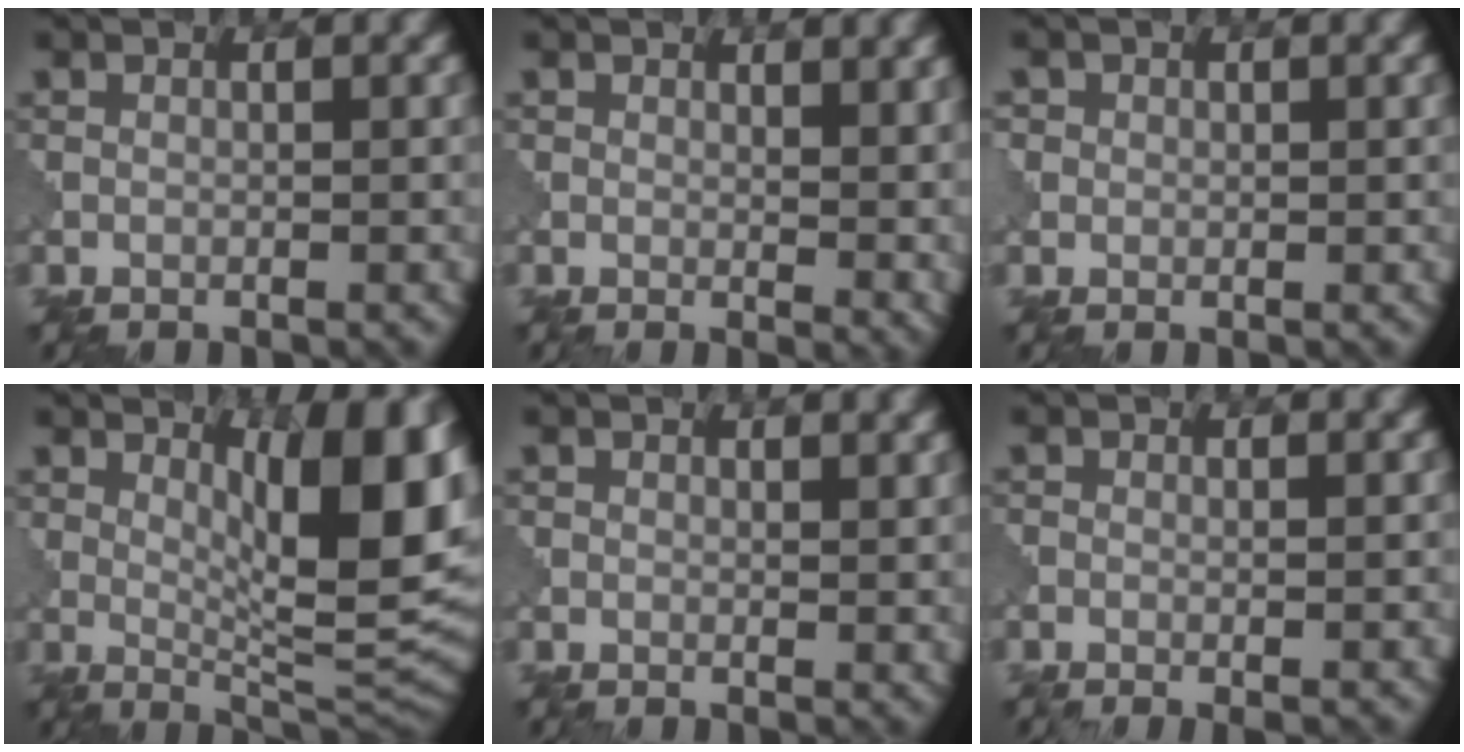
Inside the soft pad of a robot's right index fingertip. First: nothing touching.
{"total": 5.3, "force": [2.0, 2.6, 4.1], "torque": [-0.033, -0.003, 0.036]}
{"total": 1.1, "force": [0.4, 0.9, -0.5], "torque": [0.012, -0.002, 0.008]}
{"total": 10.9, "force": [2.9, 3.7, 9.8], "torque": [-0.112, -0.006, 0.049]}
{"total": 2.2, "force": [1.4, 0.9, 1.5], "torque": [-0.014, 0.003, 0.021]}
{"total": 1.7, "force": [0.0, 0.8, 1.5], "torque": [-0.003, 0.011, -0.012]}